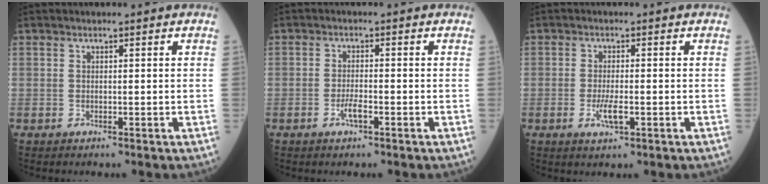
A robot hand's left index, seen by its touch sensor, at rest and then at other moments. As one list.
[{"total": 2.3, "force": [-1.2, 0.4, 1.9], "torque": [-0.040, 0.000, -0.023]}, {"total": 3.2, "force": [-1.1, 0.7, 2.9], "torque": [-0.065, -0.003, -0.017]}]